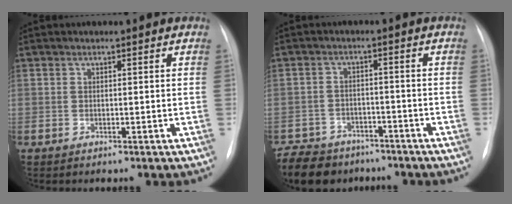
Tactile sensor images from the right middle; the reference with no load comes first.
{"total": 11.1, "force": [-8.8, 6.0, 3.1], "torque": [-0.066, 0.003, -0.128]}